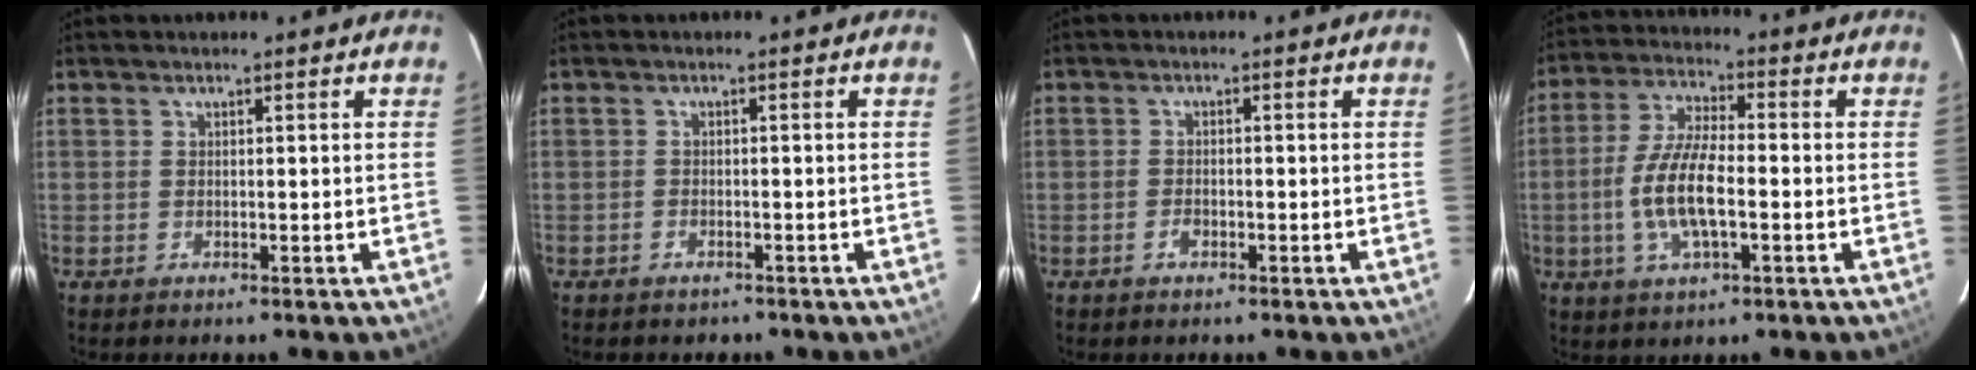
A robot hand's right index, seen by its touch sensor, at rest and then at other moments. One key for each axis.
{"total": 2.1, "fx": -1.6, "fy": 1.4, "fz": 0.3, "tx": -0.011, "ty": 0.001, "tz": -0.021}
{"total": 1.9, "fx": -1.1, "fy": 1.0, "fz": 1.2, "tx": -0.026, "ty": 0.001, "tz": -0.019}
{"total": 10.7, "fx": -2.4, "fy": 3.6, "fz": 9.8, "tx": -0.203, "ty": 0.000, "tz": -0.047}